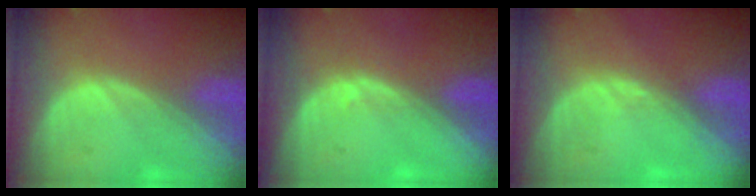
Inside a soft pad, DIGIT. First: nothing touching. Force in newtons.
{"total": 0.8, "press": 0.6, "slide": 0.6}
{"total": 0.5, "press": 0.5, "slide": 0.2}